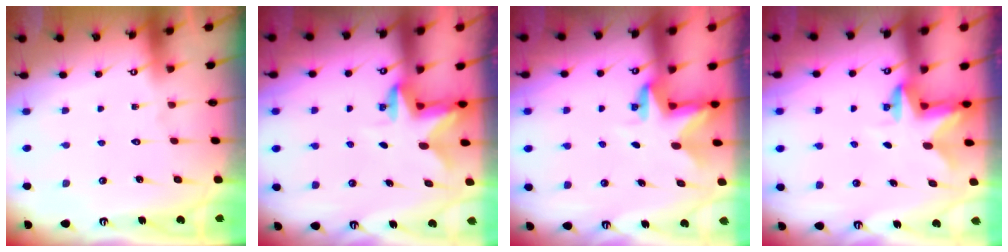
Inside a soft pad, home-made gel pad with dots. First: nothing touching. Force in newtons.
{"total": 2.5, "press": 2.5, "slide": 0.5}
{"total": 3.8, "press": 3.8, "slide": 0.2}
{"total": 2.6, "press": 2.5, "slide": 0.5}